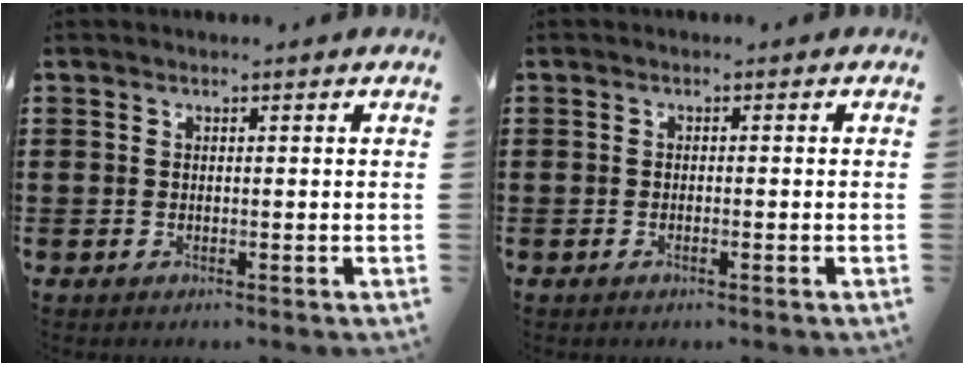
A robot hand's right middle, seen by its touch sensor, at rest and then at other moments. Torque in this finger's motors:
{"motor_torque": [-0.13, 0.24, -0.02, -0.01]}